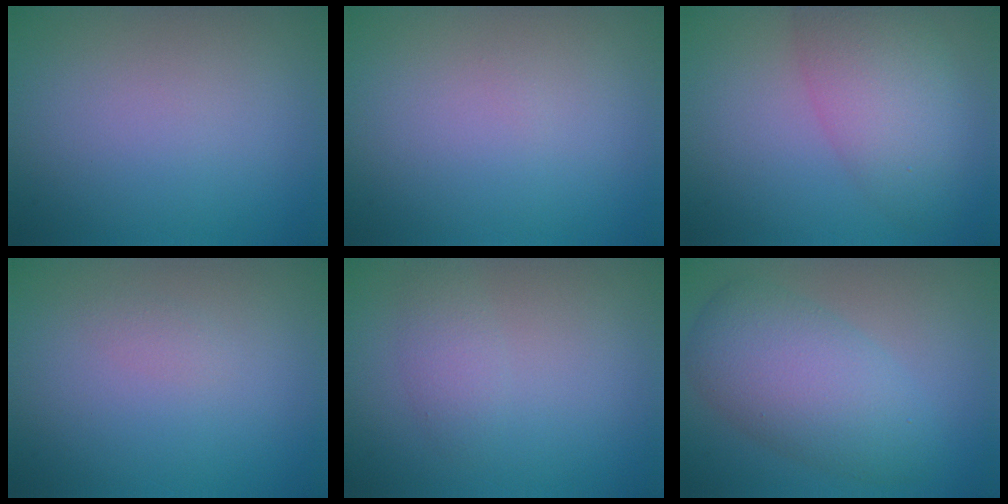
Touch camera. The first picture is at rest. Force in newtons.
{"total": 0.0}
{"total": 6.0, "press": 6.0, "slide": 0.1}
{"total": 0.6, "press": 0.6, "slide": 0.0}
{"total": 1.6, "press": 1.6, "slide": 0.0}
{"total": 6.4, "press": 6.4, "slide": 0.1}